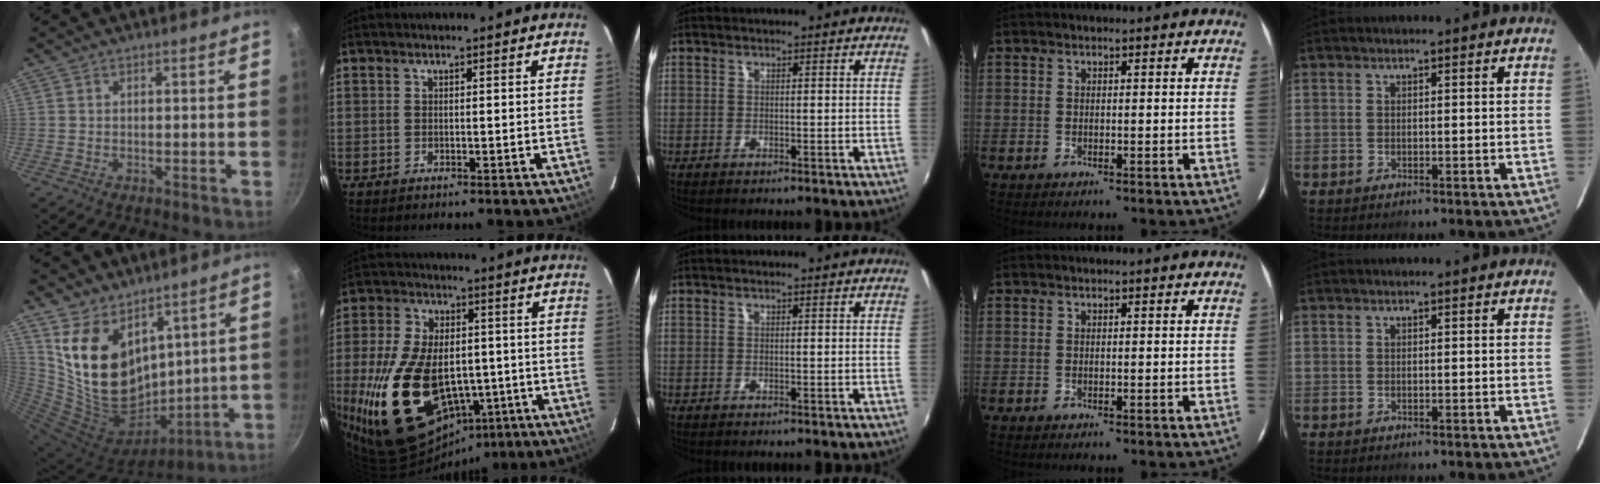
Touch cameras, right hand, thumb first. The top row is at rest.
{"thumb": {"total": 19.8, "force": [10.2, 12.3, 11.7], "torque": [-0.214, -0.074, 0.212]}, "index": {"total": 27.3, "force": [-7.0, 17.5, 19.7], "torque": [-0.426, -0.001, -0.080]}}